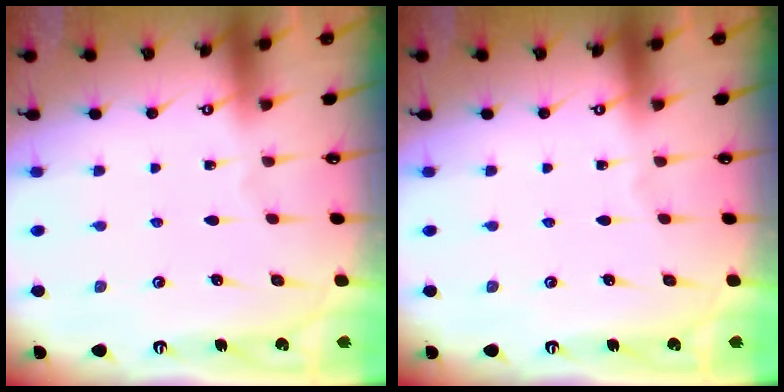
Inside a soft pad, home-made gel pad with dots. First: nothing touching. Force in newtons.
{"total": 0.0}